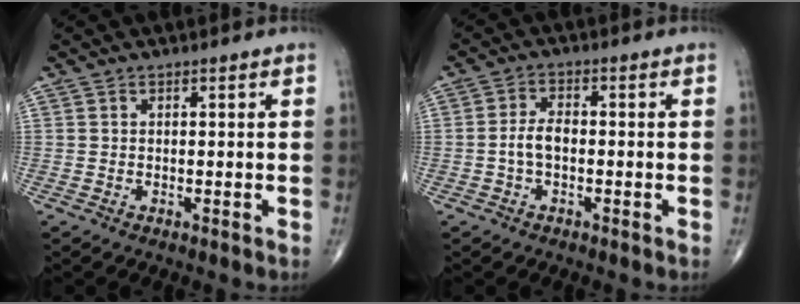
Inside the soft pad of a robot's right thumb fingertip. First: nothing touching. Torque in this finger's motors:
{"motor_torque": [0.86, 0.87, 0.45, -0.27, 0.04]}